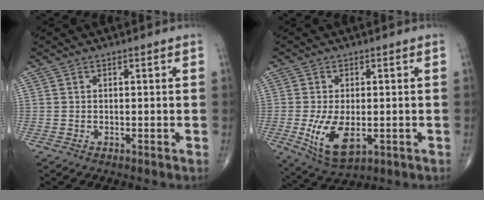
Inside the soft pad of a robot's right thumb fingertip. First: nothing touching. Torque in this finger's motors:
{"motor_torque": [2.56, 2.23, 0.72, 0.55, 0.17]}